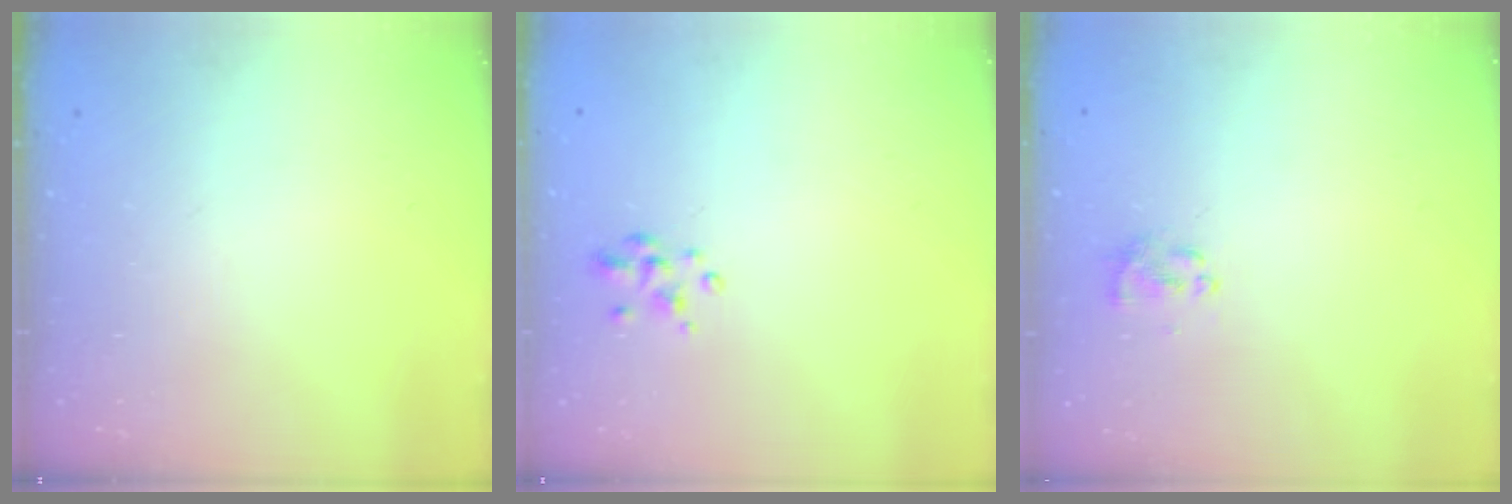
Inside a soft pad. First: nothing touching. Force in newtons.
{"total": 2.0, "press": 1.9, "slide": 0.6}
{"total": 1.4, "press": 1.3, "slide": 0.6}